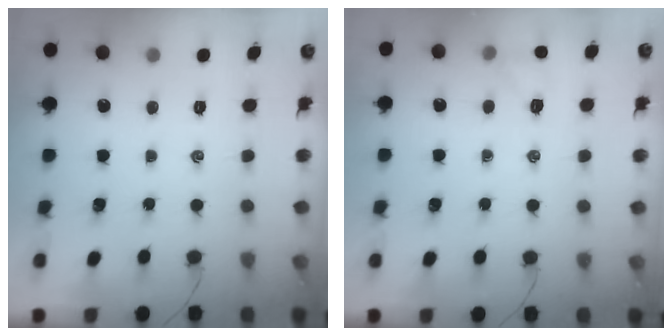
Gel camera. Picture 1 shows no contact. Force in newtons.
{"total": 6.0, "press": 5.8, "slide": 1.2}